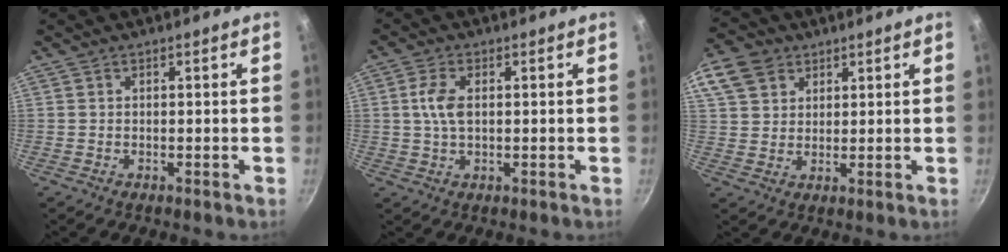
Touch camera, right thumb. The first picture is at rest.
{"total": 5.0, "force": [0.7, 2.7, 4.1], "torque": [-0.084, 0.007, 0.012]}
{"total": 14.1, "force": [6.9, 10.7, 6.1], "torque": [-0.139, 0.021, 0.130]}